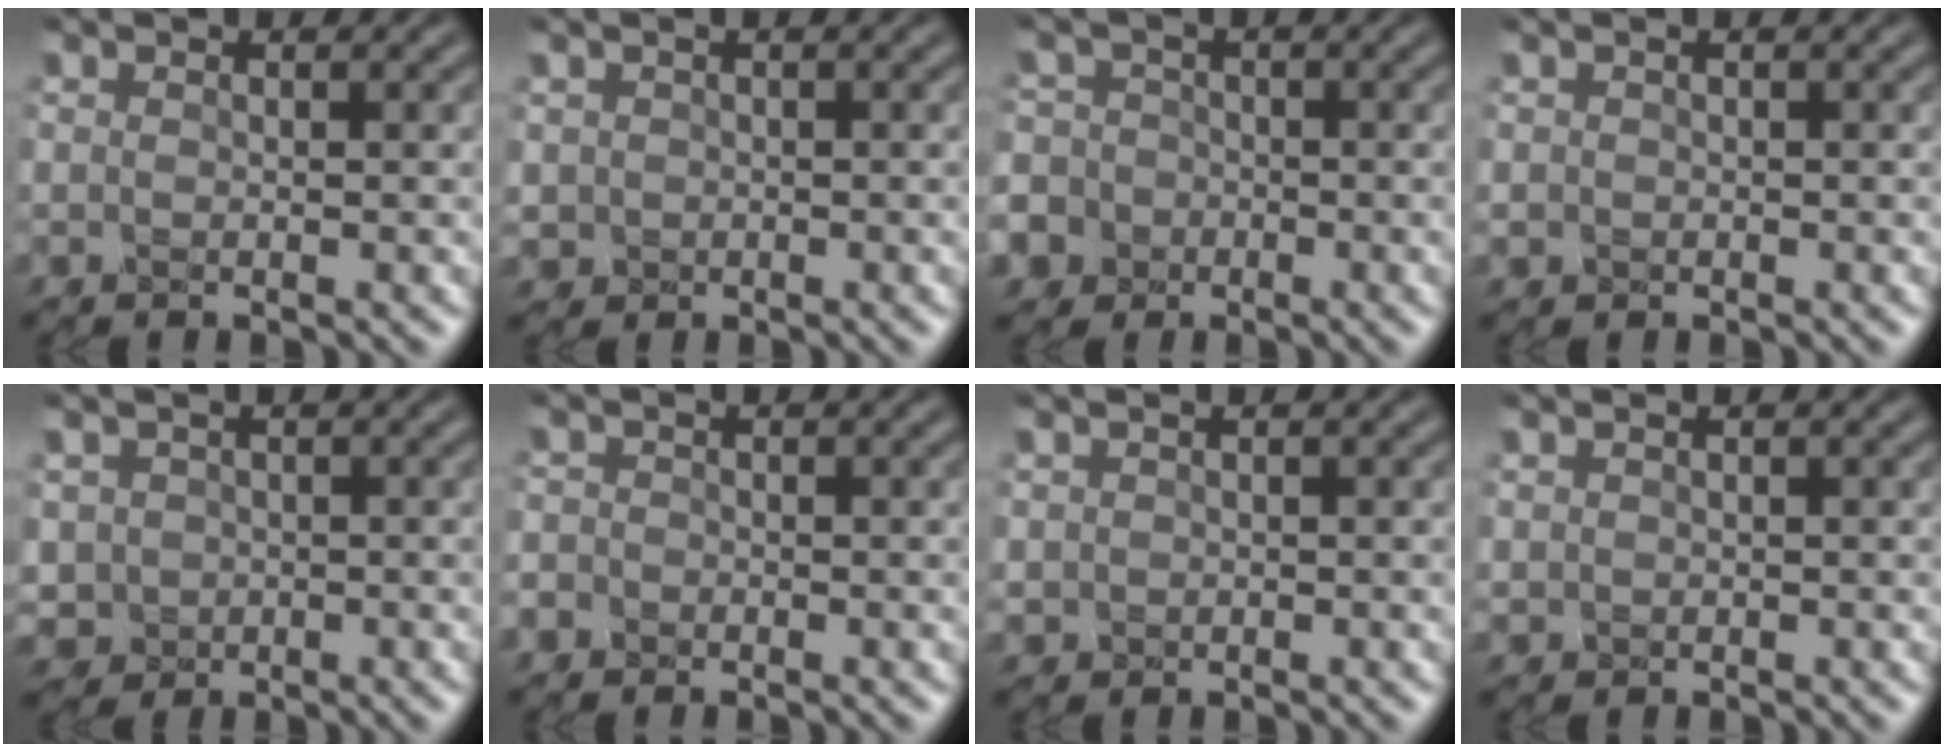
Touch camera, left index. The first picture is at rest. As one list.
[{"total": 1.2, "force": [0.1, 1.1, 0.1], "torque": [0.003, -0.004, -0.001]}, {"total": 9.2, "force": [-4.0, 8.0, 1.7], "torque": [-0.057, -0.016, -0.107]}, {"total": 0.7, "force": [-0.1, 0.6, 0.1], "torque": [0.003, -0.003, -0.002]}, {"total": 2.2, "force": [-0.1, 2.2, 0.3], "torque": [-0.004, -0.005, 0.000]}, {"total": 1.6, "force": [-0.8, 1.4, 0.3], "torque": [0.003, 0.003, -0.016]}, {"total": 0.9, "force": [0.2, 0.9, 0.1], "torque": [0.001, -0.002, 0.004]}, {"total": 0.6, "force": [0.3, 0.5, 0.1], "torque": [0.000, -0.001, 0.008]}]